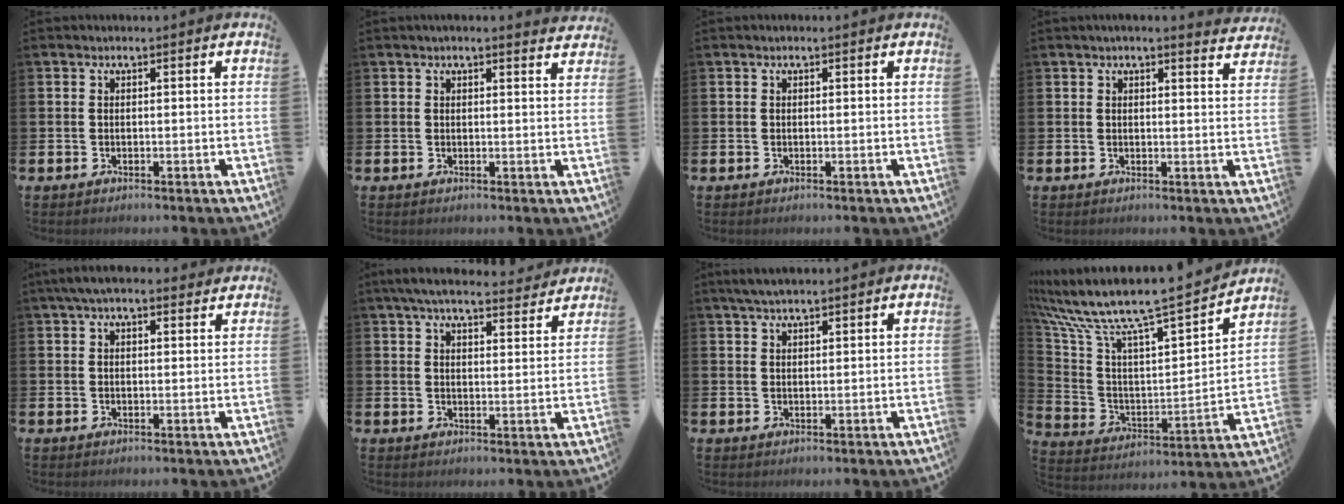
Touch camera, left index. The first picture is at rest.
{"total": 1.6, "force": [1.6, 0.0, 0.3], "torque": [-0.007, -0.004, 0.028]}
{"total": 0.0}
{"total": 2.5, "force": [2.4, -0.1, 0.5], "torque": [-0.006, -0.014, 0.042]}
{"total": 3.7, "force": [3.0, 1.3, 1.8], "torque": [-0.041, 0.001, 0.054]}
{"total": 5.9, "force": [5.5, 1.1, 1.8], "torque": [-0.042, -0.027, 0.097]}
{"total": 2.9, "force": [2.4, 0.7, 1.4], "torque": [-0.029, 0.002, 0.043]}
{"total": 8.6, "force": [7.4, 1.0, 4.4], "torque": [-0.125, -0.067, 0.114]}